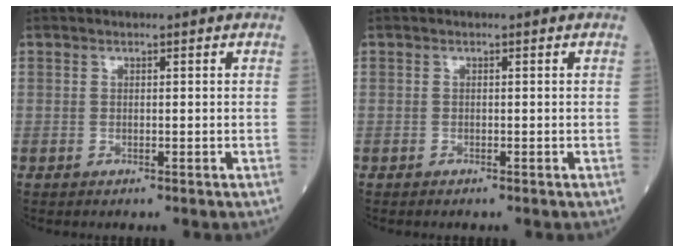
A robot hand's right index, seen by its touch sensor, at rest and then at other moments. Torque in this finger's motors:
{"motor_torque": [-0.16, -0.20, 0.06, 0.02]}